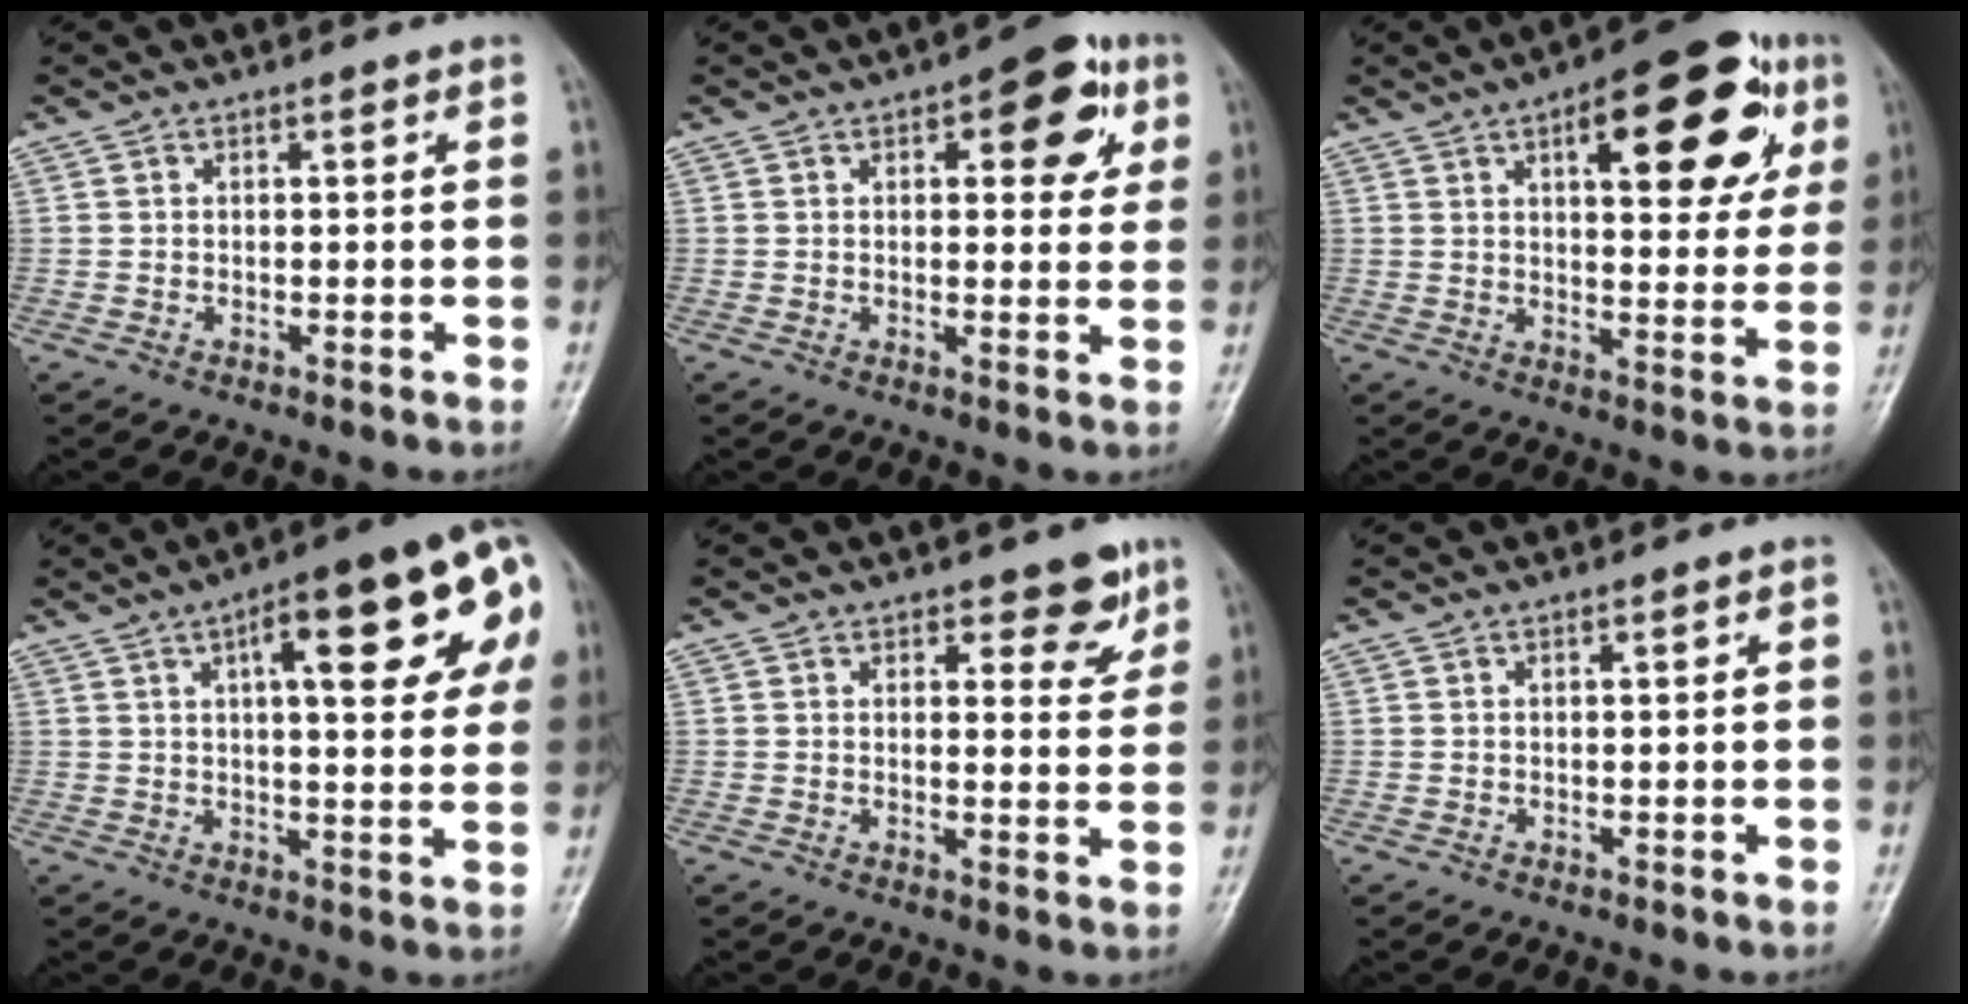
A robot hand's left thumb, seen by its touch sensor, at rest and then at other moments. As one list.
[{"total": 9.6, "force": [3.8, 4.6, 7.5], "torque": [-0.053, -0.003, 0.038]}, {"total": 19.1, "force": [7.7, 8.0, 15.5], "torque": [-0.159, -0.004, 0.097]}, {"total": 19.8, "force": [6.8, 6.1, 17.6], "torque": [-0.212, 0.009, 0.079]}, {"total": 5.2, "force": [3.4, 2.5, 3.0], "torque": [-0.008, -0.020, 0.040]}, {"total": 0.6, "force": [-0.1, 0.2, 0.6], "torque": [-0.009, 0.001, 0.001]}]